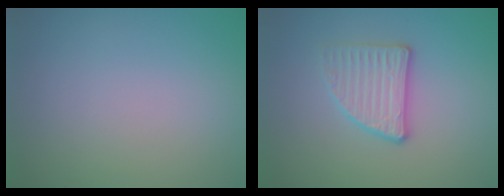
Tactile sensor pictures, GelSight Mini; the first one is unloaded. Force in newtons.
{"total": 2.8, "press": 2.7, "slide": 0.7}